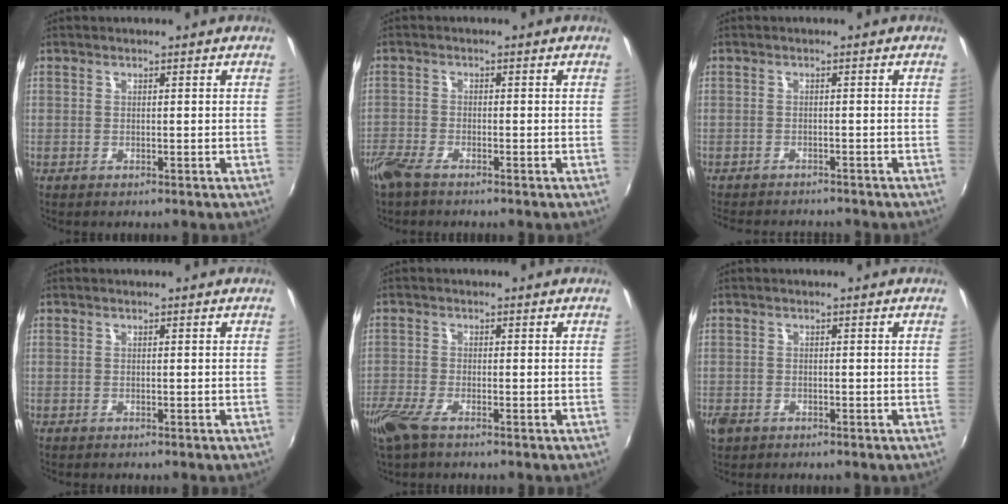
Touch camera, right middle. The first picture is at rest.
{"total": 4.8, "force": [-3.8, 1.5, 2.5], "torque": [-0.068, -0.013, -0.078]}
{"total": 6.9, "force": [-6.3, 1.5, 2.2], "torque": [-0.057, -0.017, -0.096]}
{"total": 0.0}
{"total": 5.8, "force": [-4.0, 1.6, 3.8], "torque": [-0.097, -0.018, -0.081]}
{"total": 3.4, "force": [-2.0, 2.1, 1.7], "torque": [-0.042, -0.008, -0.038]}